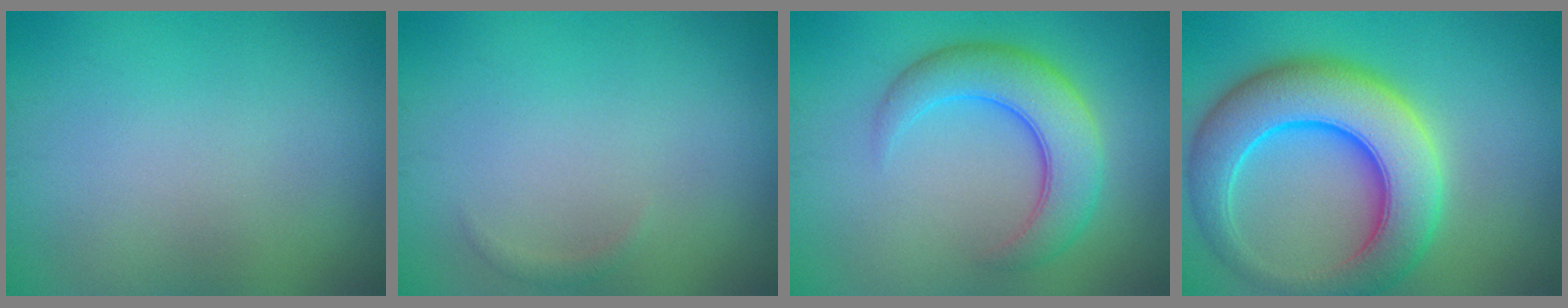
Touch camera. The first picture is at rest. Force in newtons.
{"total": 0.6, "press": 0.6, "slide": 0.0}
{"total": 6.0, "press": 6.0, "slide": 0.1}
{"total": 10.1, "press": 10.1, "slide": 0.4}